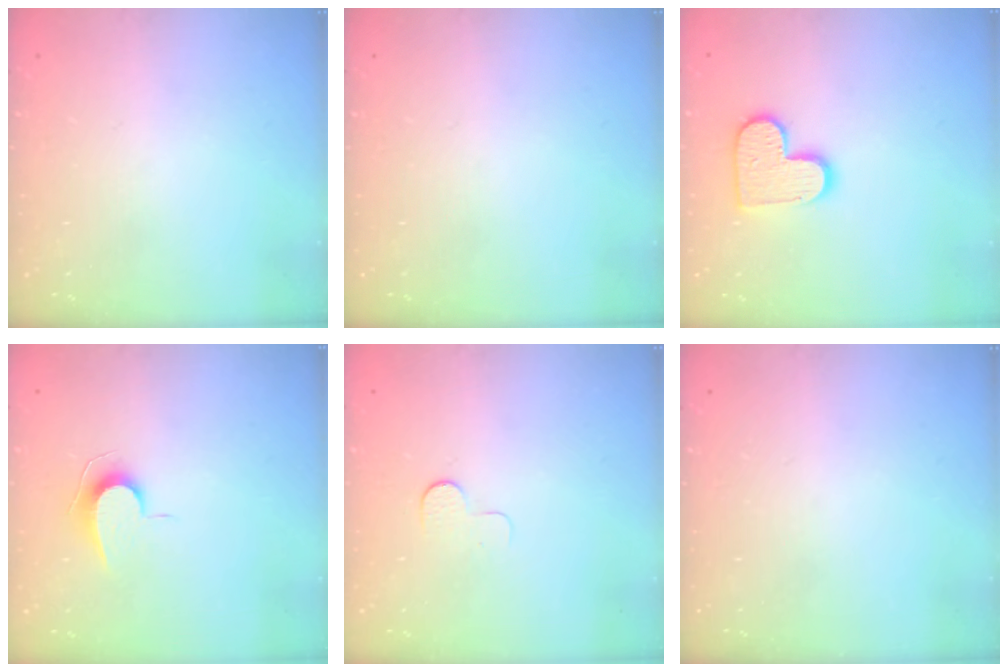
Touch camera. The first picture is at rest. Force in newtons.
{"total": 0.0}
{"total": 11.5, "press": 11.4, "slide": 0.6}
{"total": 7.0, "press": 7.0, "slide": 0.7}
{"total": 3.9, "press": 3.9, "slide": 0.3}
{"total": 0.0}